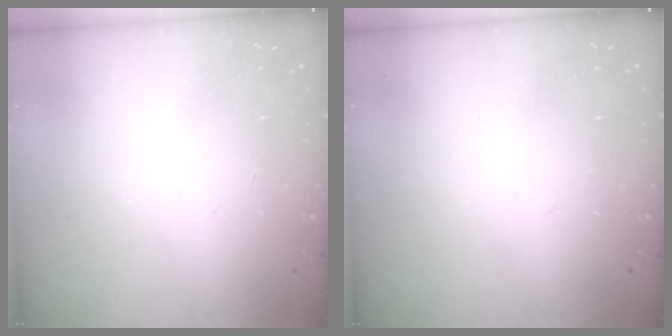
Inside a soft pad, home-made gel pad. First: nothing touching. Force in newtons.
{"total": 0.0}